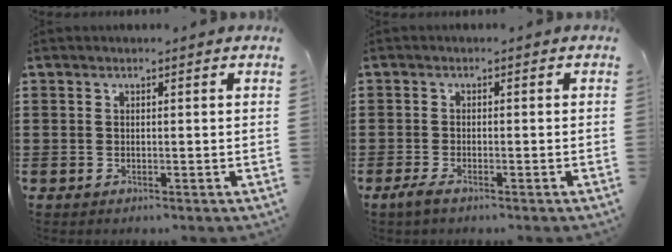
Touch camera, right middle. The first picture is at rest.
{"total": 1.7, "force": [-1.2, 0.3, 1.1], "torque": [-0.028, -0.002, -0.025]}